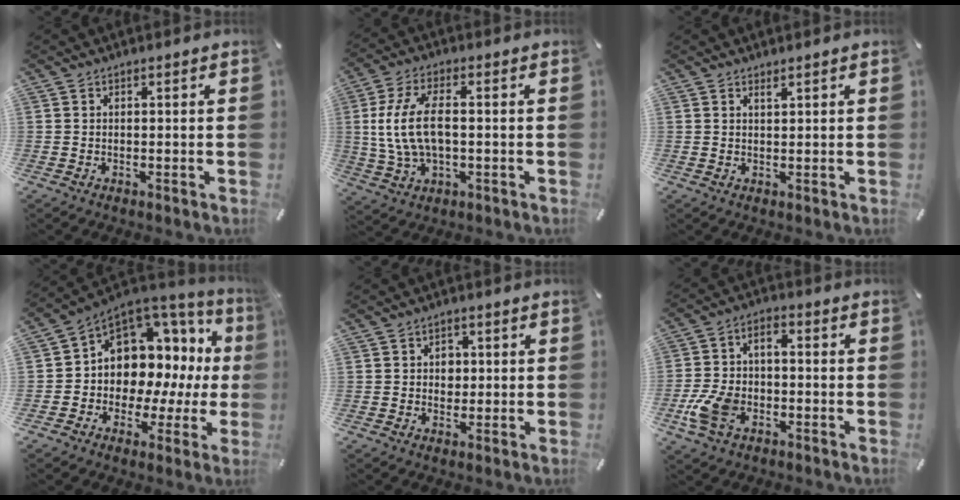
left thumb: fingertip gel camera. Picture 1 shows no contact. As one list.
[{"total": 11.6, "force": [0.2, 6.0, 9.9], "torque": [-0.213, -0.001, 0.004]}, {"total": 1.1, "force": [0.9, 0.2, 0.5], "torque": [-0.010, 0.000, 0.017]}, {"total": 9.6, "force": [2.9, 8.4, 3.7], "torque": [-0.059, -0.051, 0.056]}, {"total": 3.2, "force": [0.2, 2.8, 1.4], "torque": [-0.007, -0.005, -0.003]}, {"total": 9.3, "force": [-3.9, 5.8, 6.1], "torque": [-0.133, 0.015, -0.070]}]